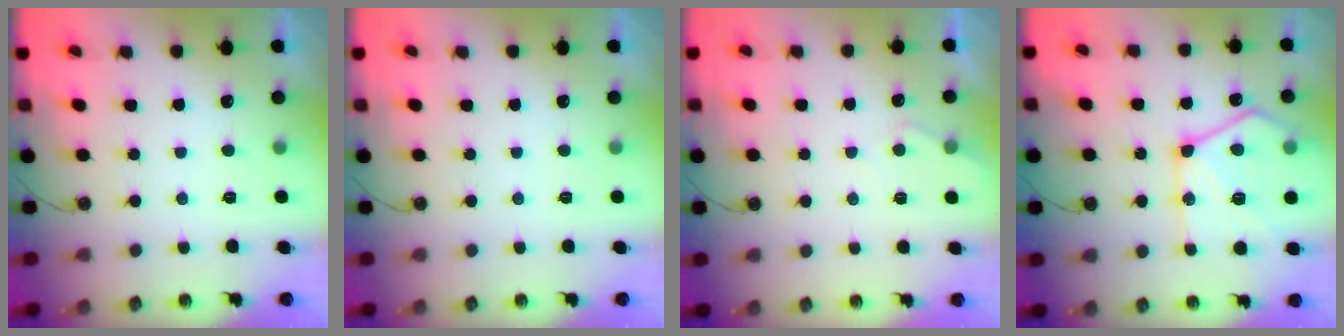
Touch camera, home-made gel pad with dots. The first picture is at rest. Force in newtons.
{"total": 0.0}
{"total": 4.6, "press": 4.5, "slide": 0.5}
{"total": 18.7, "press": 18.6, "slide": 1.6}